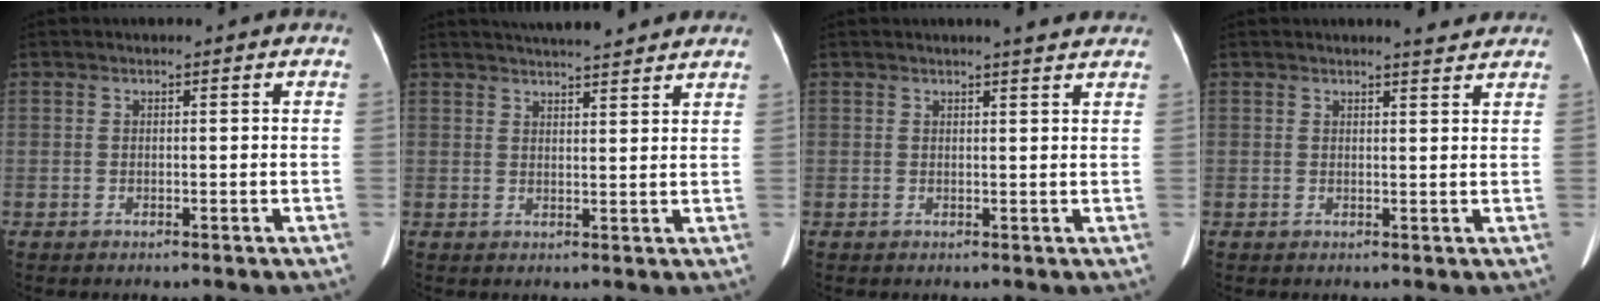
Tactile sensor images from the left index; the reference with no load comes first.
{"total": 10.9, "force": [9.8, 1.1, 4.6], "torque": [-0.066, 0.020, 0.124]}
{"total": 3.8, "force": [3.5, 0.2, 1.6], "torque": [-0.024, 0.004, 0.033]}
{"total": 2.8, "force": [2.7, 0.1, 0.8], "torque": [-0.016, -0.003, 0.029]}